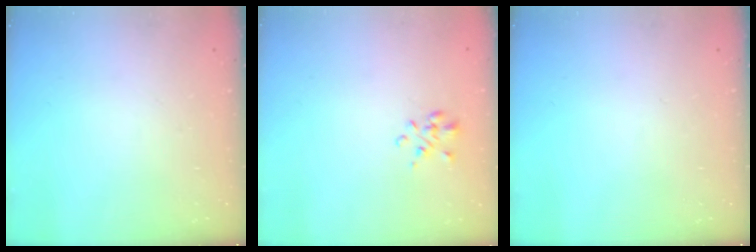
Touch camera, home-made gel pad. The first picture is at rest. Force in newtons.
{"total": 1.3, "press": 1.2, "slide": 0.7}
{"total": 0.0}